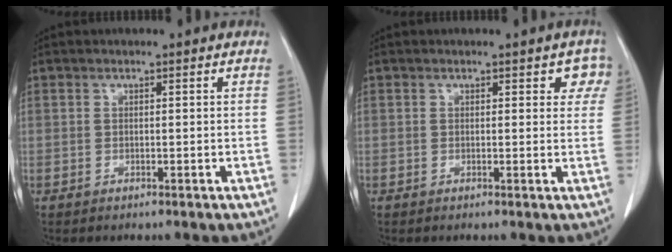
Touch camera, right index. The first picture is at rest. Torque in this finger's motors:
{"motor_torque": [0.14, 0.03, 0.01, 0.00]}